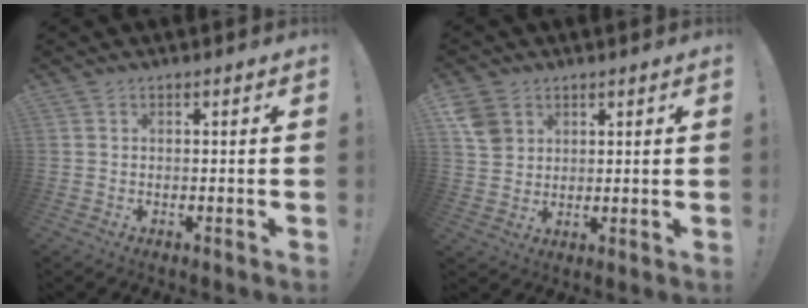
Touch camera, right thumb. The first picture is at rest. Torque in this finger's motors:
{"motor_torque": [-0.84, 0.71, 0.17, 0.29, -0.01]}